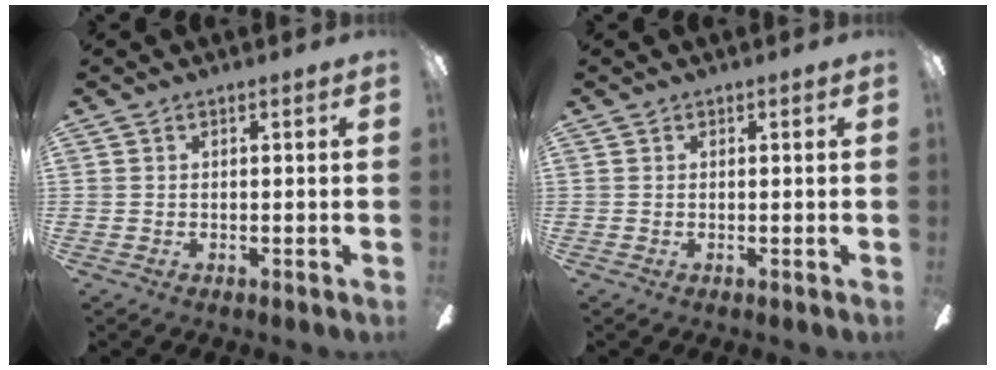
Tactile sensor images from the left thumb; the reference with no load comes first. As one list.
[{"total": 0.0}]